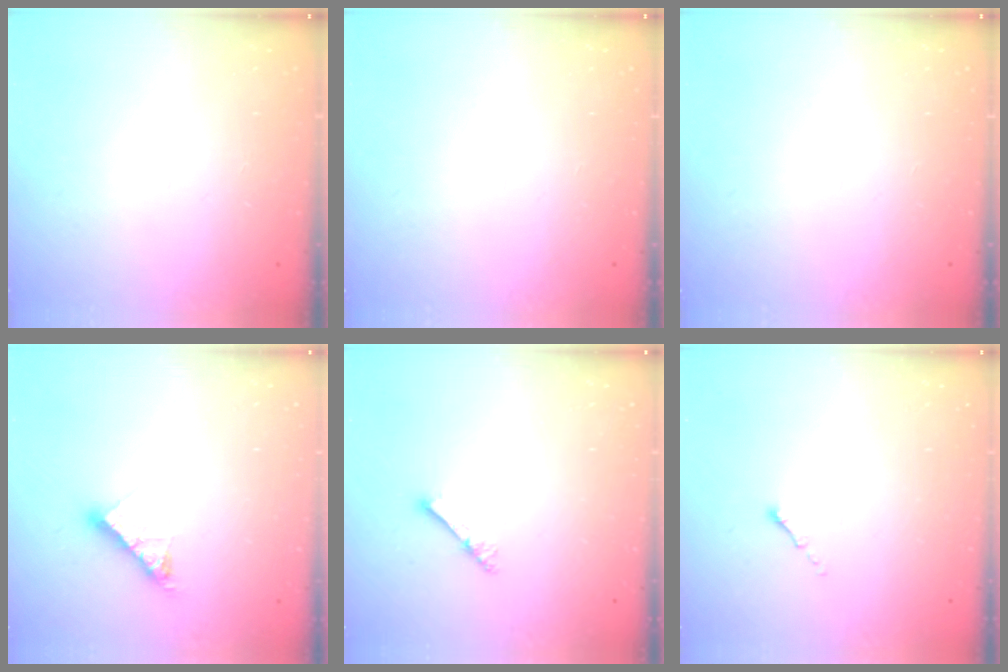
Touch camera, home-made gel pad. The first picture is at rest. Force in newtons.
{"total": 0.0}
{"total": 0.0}
{"total": 9.6, "press": 9.5, "slide": 0.9}
{"total": 3.3, "press": 3.2, "slide": 0.4}
{"total": 0.0}